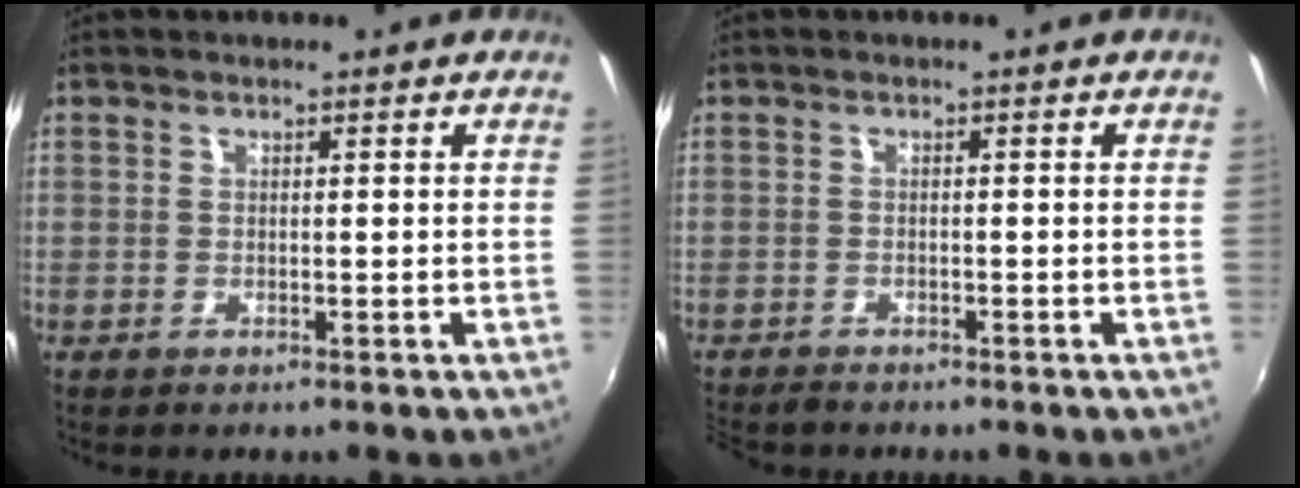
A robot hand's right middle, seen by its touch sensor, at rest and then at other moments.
{"total": 3.5, "force": [-3.2, 1.1, 0.8], "torque": [-0.032, -0.016, -0.061]}